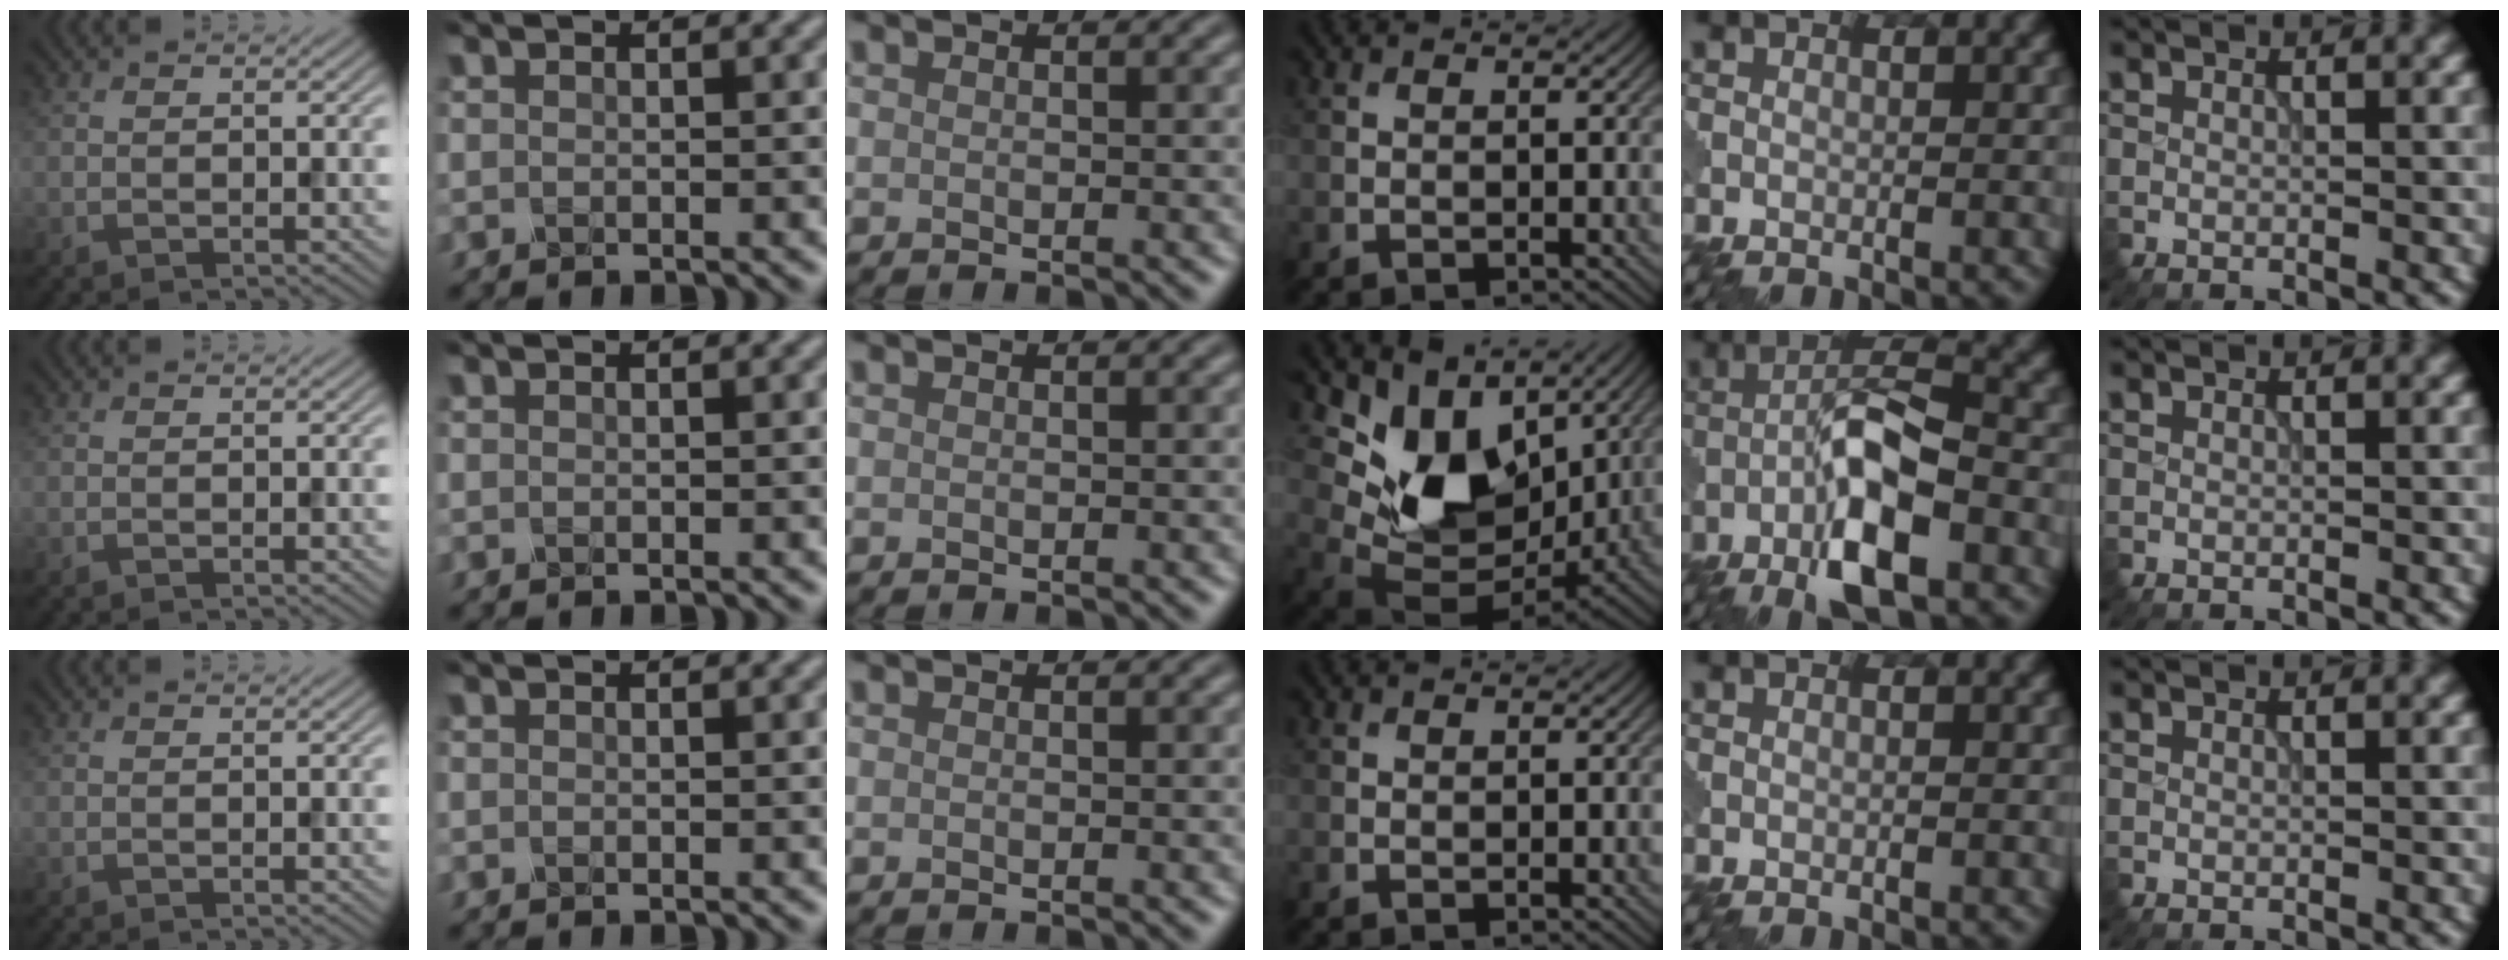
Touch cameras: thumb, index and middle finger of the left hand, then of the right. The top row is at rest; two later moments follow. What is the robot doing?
{"motion": "insert", "object": "pin"}